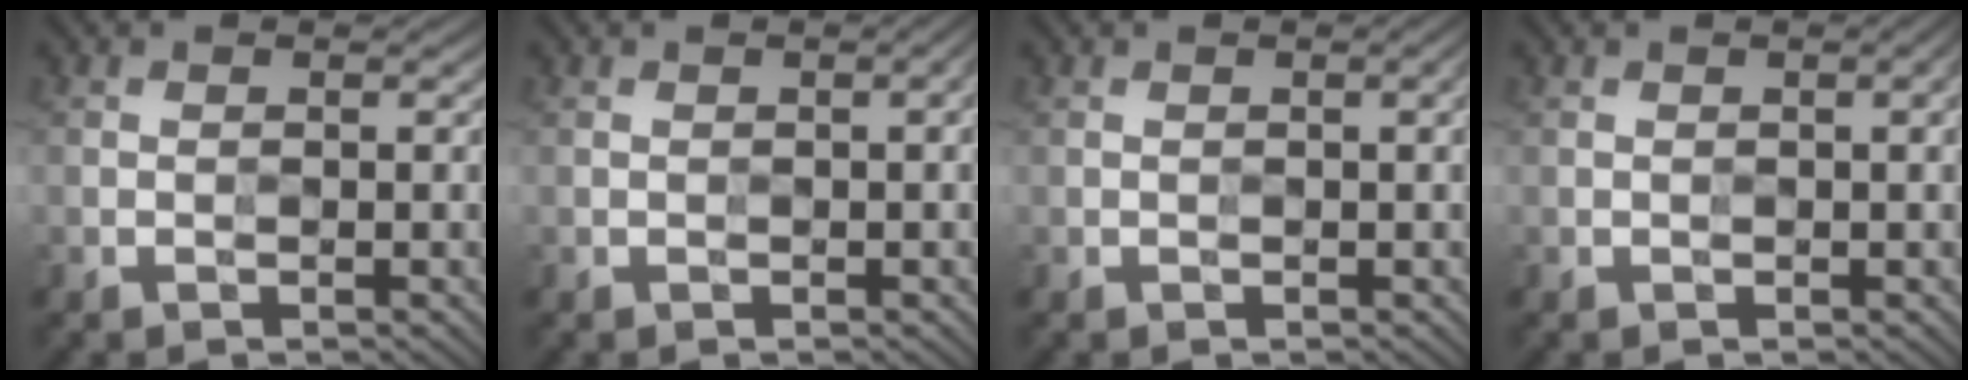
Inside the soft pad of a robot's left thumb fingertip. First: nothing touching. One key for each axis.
{"total": 1.5, "fx": 0.1, "fy": 0.3, "fz": 1.5, "tx": -0.022, "ty": 0.005, "tz": 0.000}
{"total": 1.5, "fx": 0.3, "fy": 0.3, "fz": 1.5, "tx": -0.022, "ty": 0.004, "tz": 0.003}
{"total": 1.9, "fx": 0.4, "fy": 0.4, "fz": 1.9, "tx": -0.026, "ty": 0.006, "tz": 0.005}